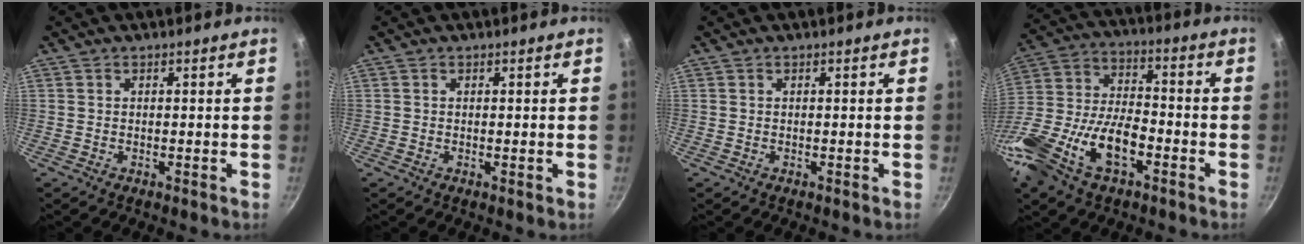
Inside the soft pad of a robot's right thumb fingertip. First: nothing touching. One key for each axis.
{"total": 0.0}
{"total": 0.0}
{"total": 20.6, "fx": -8.3, "fy": 10.6, "fz": 15.6, "tx": -0.305, "ty": 0.021, "tz": -0.169}